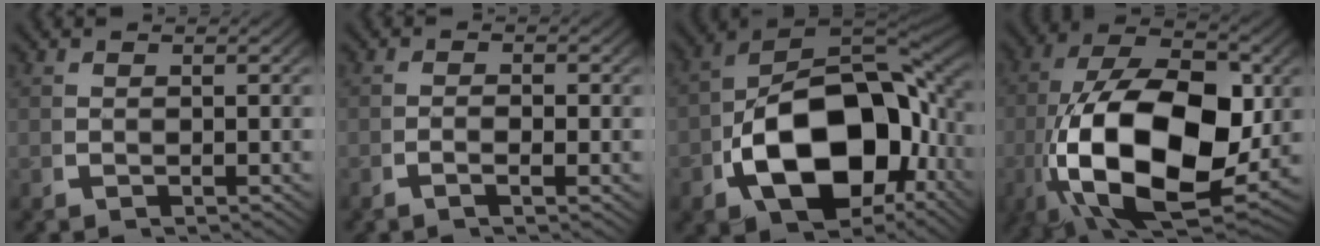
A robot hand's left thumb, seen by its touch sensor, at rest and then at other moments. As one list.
[{"total": 1.1, "force": [-0.5, 0.1, 1.0], "torque": [-0.021, -0.001, -0.014]}, {"total": 20.2, "force": [-2.8, 12.6, 15.5], "torque": [-0.291, -0.060, -0.015]}, {"total": 21.1, "force": [-2.8, 12.3, 17.0], "torque": [-0.364, -0.091, 0.003]}]